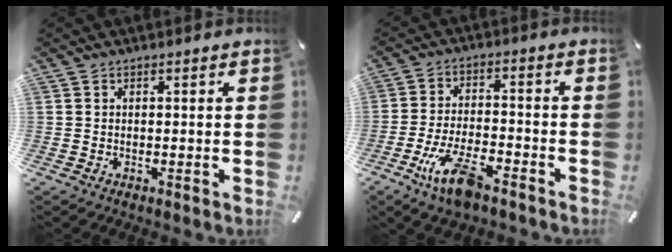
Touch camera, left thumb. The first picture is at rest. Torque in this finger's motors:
{"motor_torque": [0.42, 3.22, 0.49, -0.11, 0.37]}